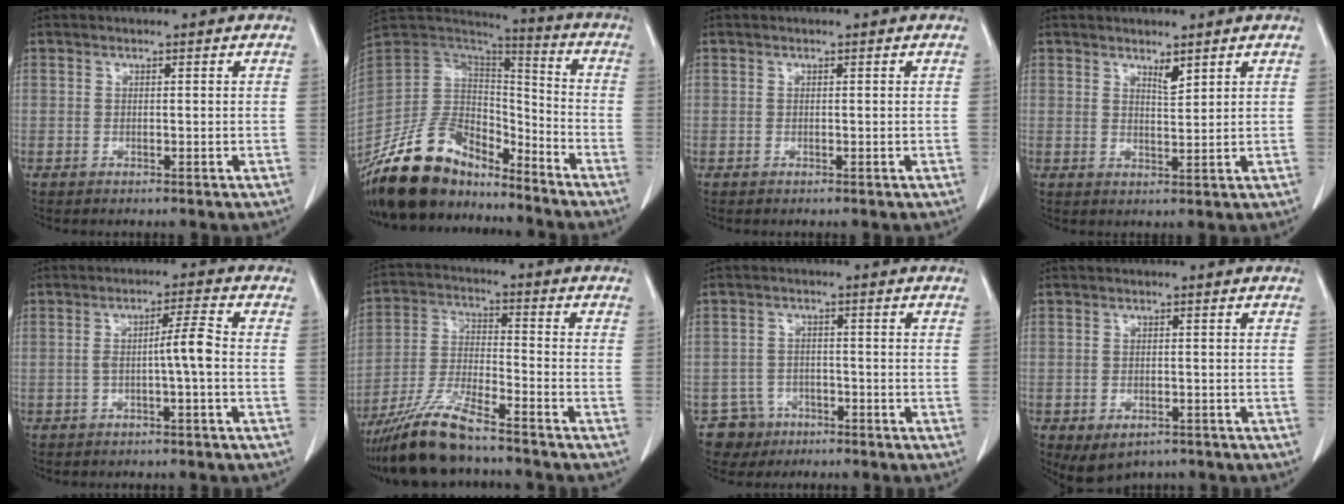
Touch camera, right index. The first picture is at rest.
{"total": 18.4, "force": [-15.2, 7.3, 7.3], "torque": [-0.137, 0.034, -0.277]}
{"total": 0.0}
{"total": 2.2, "force": [1.7, 0.3, 1.3], "torque": [-0.028, -0.007, 0.035]}
{"total": 4.2, "force": [-0.7, -0.3, 4.1], "torque": [-0.070, 0.010, -0.010]}
{"total": 11.2, "force": [-9.3, 1.2, 6.2], "torque": [-0.126, -0.020, -0.174]}
{"total": 4.8, "force": [-2.9, 3.8, -0.4], "torque": [0.011, 0.011, -0.047]}
{"total": 4.8, "force": [-3.0, 2.9, 2.4], "torque": [-0.040, -0.004, -0.033]}